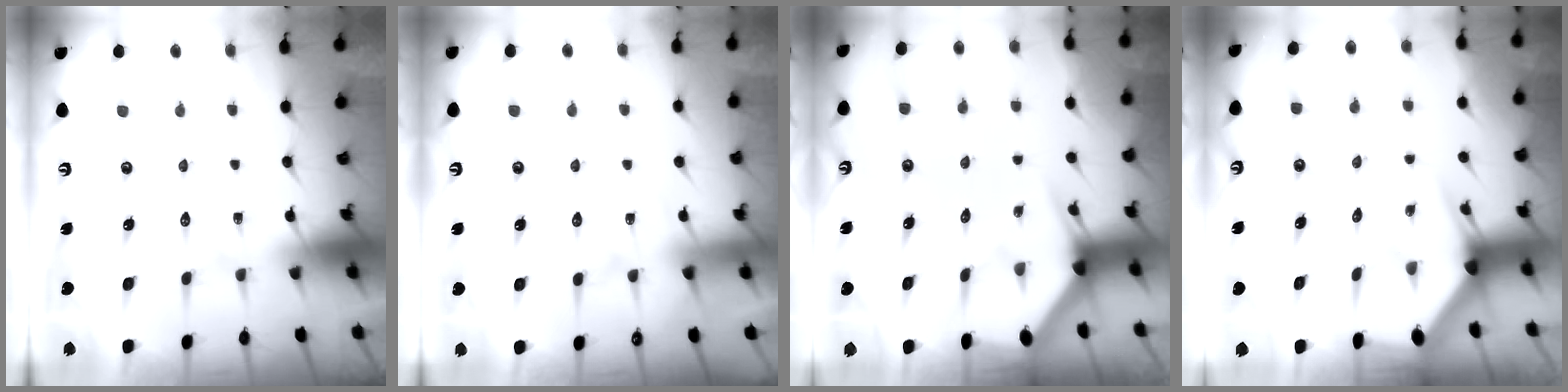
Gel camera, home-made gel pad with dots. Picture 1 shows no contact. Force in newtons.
{"total": 2.9, "press": 2.9, "slide": 0.4}
{"total": 3.2, "press": 3.2, "slide": 0.2}
{"total": 3.0, "press": 3.0, "slide": 0.0}